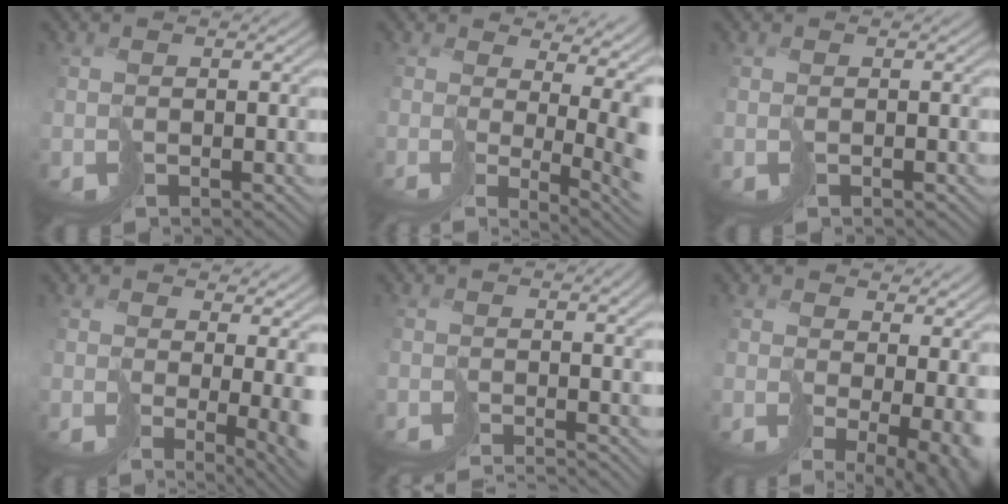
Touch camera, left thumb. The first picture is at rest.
{"total": 9.7, "force": [0.9, 3.9, 8.9], "torque": [-0.119, -0.020, 0.049]}
{"total": 0.6, "force": [-0.3, -0.4, -0.4], "torque": [0.012, 0.001, -0.002]}
{"total": 7.5, "force": [0.6, 2.3, 7.1], "torque": [-0.096, -0.019, 0.038]}
{"total": 3.8, "force": [-2.7, -0.3, 2.6], "torque": [-0.017, -0.008, -0.037]}
{"total": 9.2, "force": [0.0, 4.3, 8.2], "torque": [-0.124, -0.036, 0.047]}